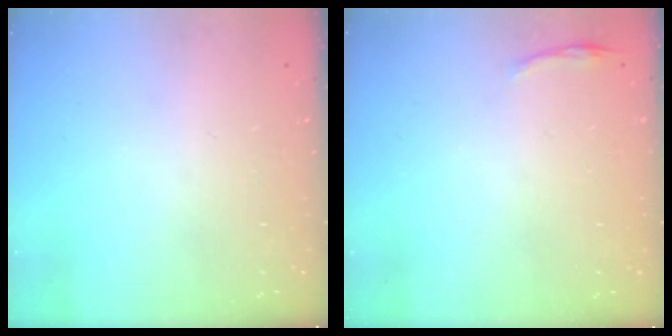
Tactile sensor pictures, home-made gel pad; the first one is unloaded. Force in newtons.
{"total": 3.3, "press": 3.2, "slide": 0.7}